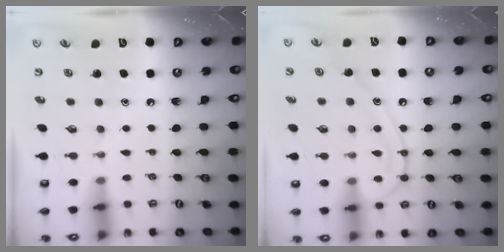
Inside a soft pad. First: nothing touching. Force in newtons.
{"total": 13.7, "press": 13.6, "slide": 1.3}